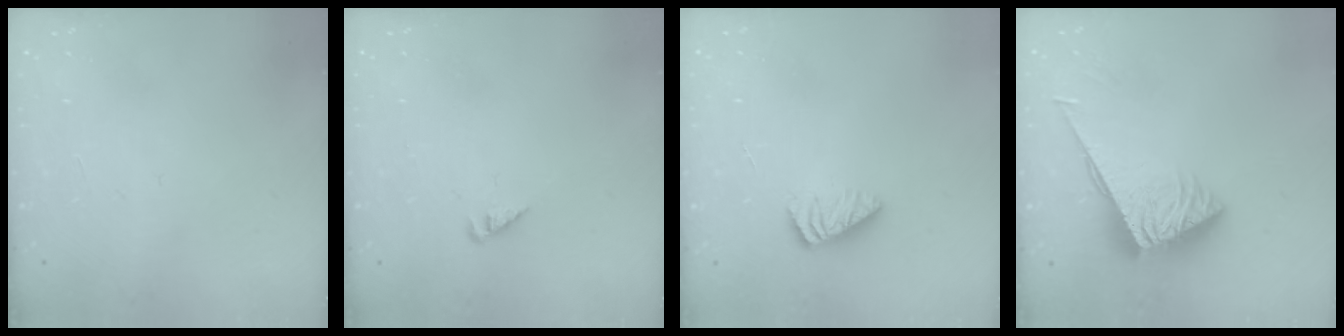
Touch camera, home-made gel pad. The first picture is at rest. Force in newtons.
{"total": 3.0, "press": 2.9, "slide": 0.3}
{"total": 2.5, "press": 2.4, "slide": 0.4}
{"total": 3.8, "press": 3.8, "slide": 0.4}